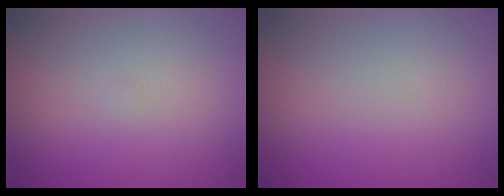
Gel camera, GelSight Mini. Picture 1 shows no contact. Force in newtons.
{"total": 0.0}